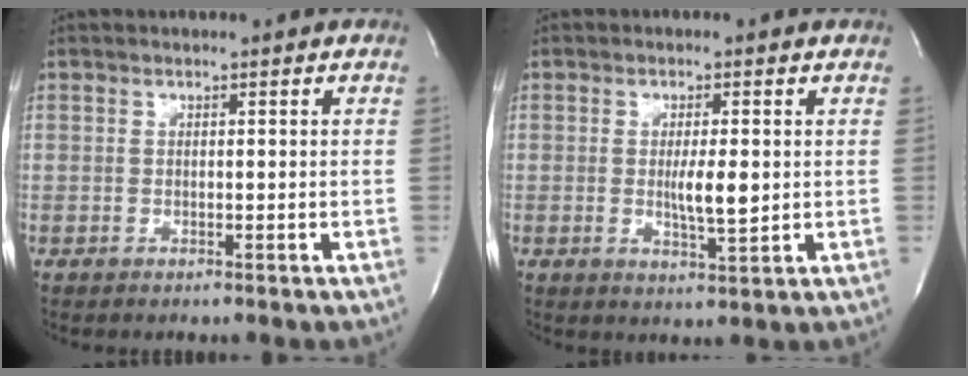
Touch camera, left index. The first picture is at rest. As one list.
[{"total": 4.3, "force": [-0.2, 0.8, 4.3], "torque": [-0.076, -0.010, -0.003]}]